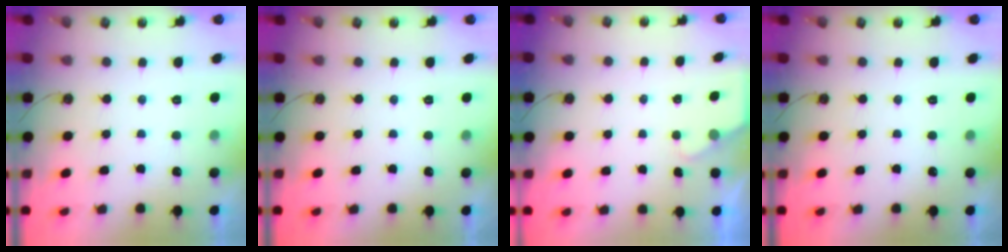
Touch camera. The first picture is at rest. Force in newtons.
{"total": 0.0}
{"total": 1.5, "press": 1.5, "slide": 0.3}
{"total": 0.0}